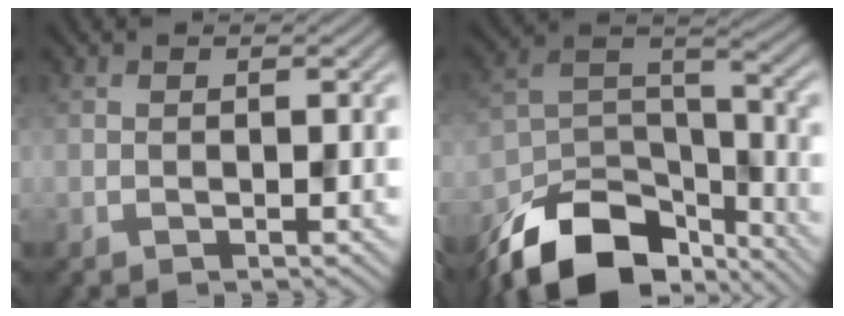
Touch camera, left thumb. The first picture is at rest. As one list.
[{"total": 14.9, "force": [-10.8, 6.9, 7.7], "torque": [-0.182, -0.021, -0.181]}]